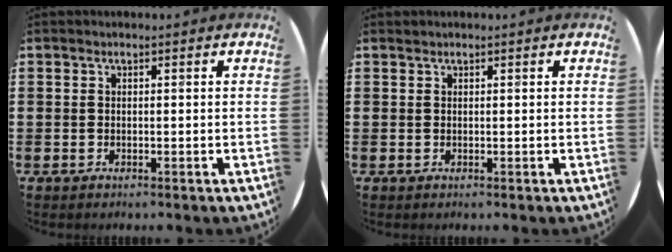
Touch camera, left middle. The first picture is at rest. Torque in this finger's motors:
{"motor_torque": [0.18, -0.11, -0.03, 0.01]}